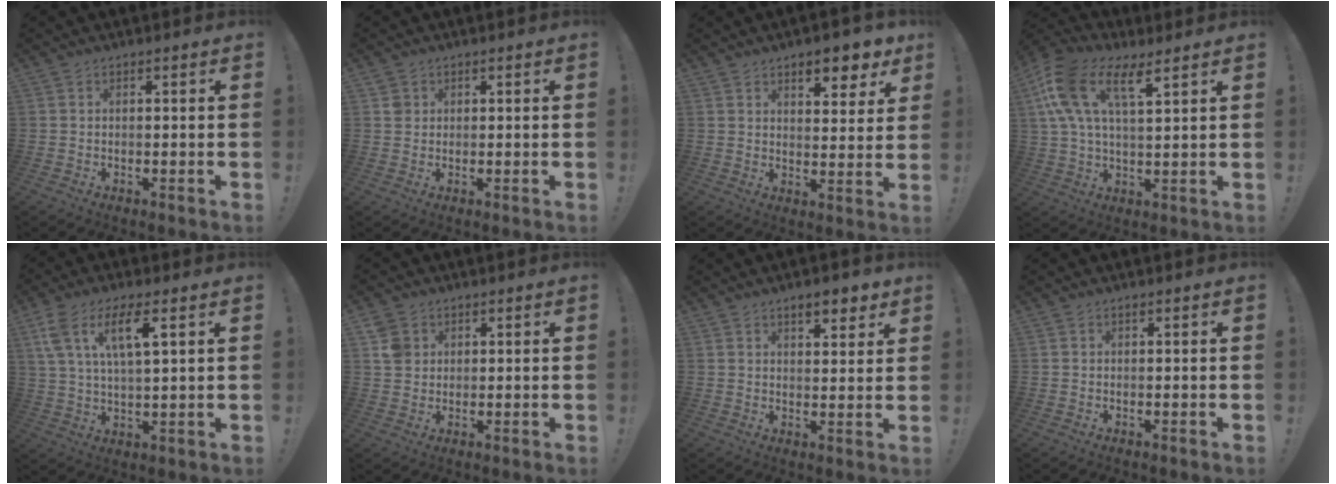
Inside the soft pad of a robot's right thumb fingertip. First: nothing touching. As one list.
[{"total": 2.1, "force": [0.9, 1.8, 0.5], "torque": [0.004, -0.003, 0.015]}, {"total": 8.3, "force": [6.0, 3.2, 4.9], "torque": [-0.040, -0.046, 0.099]}, {"total": 15.2, "force": [7.9, 6.5, 11.2], "torque": [-0.229, -0.025, 0.140]}, {"total": 11.3, "force": [5.3, 3.6, 9.3], "torque": [-0.171, -0.004, 0.094]}, {"total": 5.0, "force": [2.0, 4.3, 1.7], "torque": [-0.021, 0.000, 0.038]}, {"total": 6.2, "force": [4.3, 2.5, 3.7], "torque": [-0.036, -0.022, 0.069]}, {"total": 0.0}]